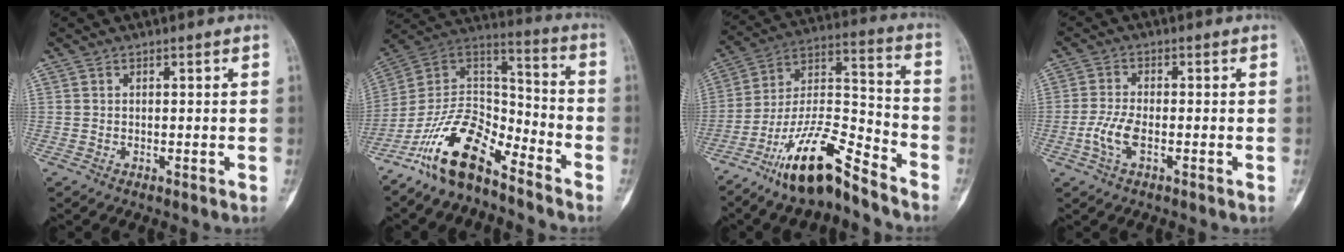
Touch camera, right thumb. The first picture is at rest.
{"total": 16.2, "force": [-11.3, 6.6, 9.4], "torque": [-0.152, 0.096, -0.219]}
{"total": 16.1, "force": [-11.9, 4.0, 10.1], "torque": [-0.177, 0.088, -0.220]}
{"total": 4.8, "force": [-1.6, 1.9, 4.1], "torque": [-0.099, 0.008, -0.032]}